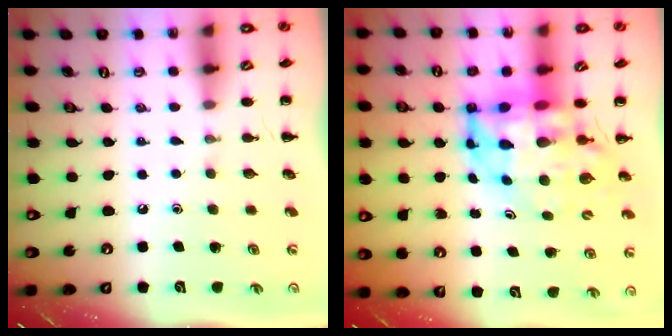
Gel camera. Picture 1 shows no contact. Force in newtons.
{"total": 9.7, "press": 9.2, "slide": 2.9}